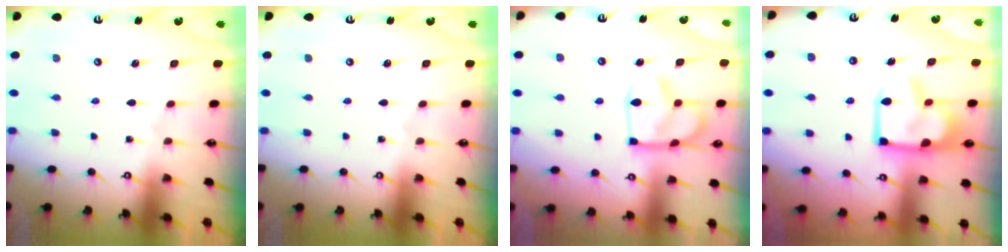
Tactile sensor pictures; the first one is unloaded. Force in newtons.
{"total": 0.0}
{"total": 12.8, "press": 12.8, "slide": 1.1}
{"total": 9.5, "press": 9.4, "slide": 1.4}